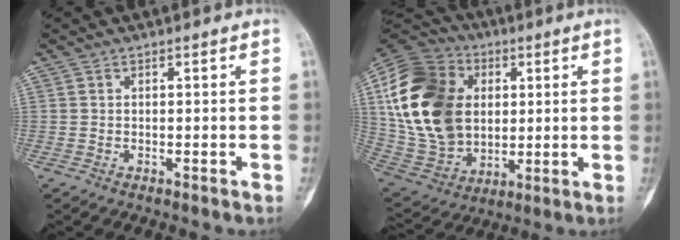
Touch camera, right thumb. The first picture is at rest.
{"total": 25.4, "force": [4.1, 18.7, 16.7], "torque": [-0.321, 0.002, 0.086]}